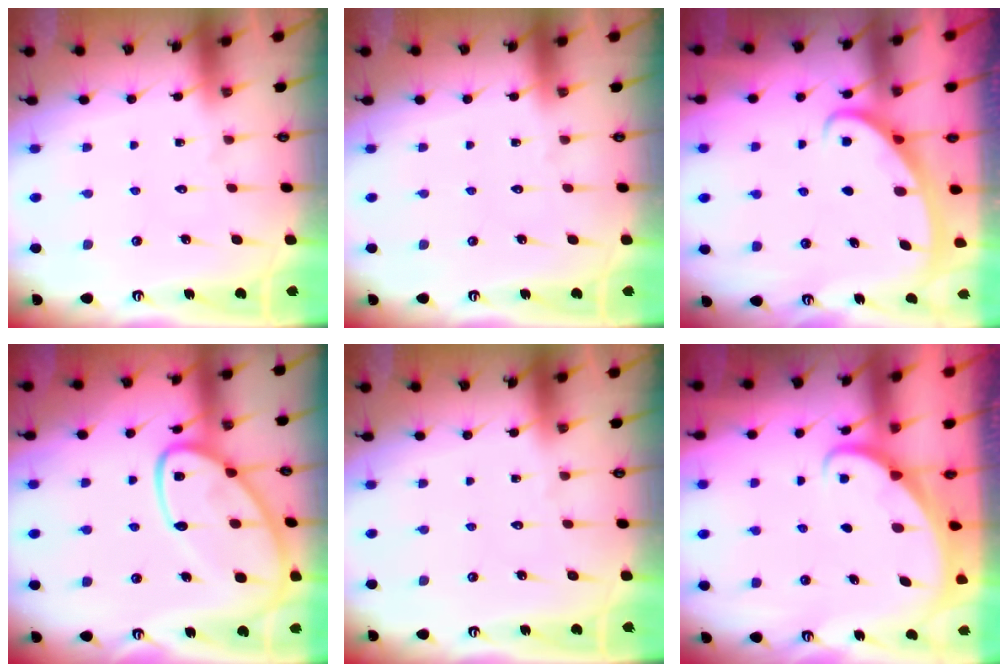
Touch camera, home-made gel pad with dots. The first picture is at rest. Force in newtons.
{"total": 0.0}
{"total": 2.7, "press": 2.7, "slide": 0.4}
{"total": 16.6, "press": 16.5, "slide": 1.5}
{"total": 0.0}
{"total": 1.7, "press": 1.7, "slide": 0.1}